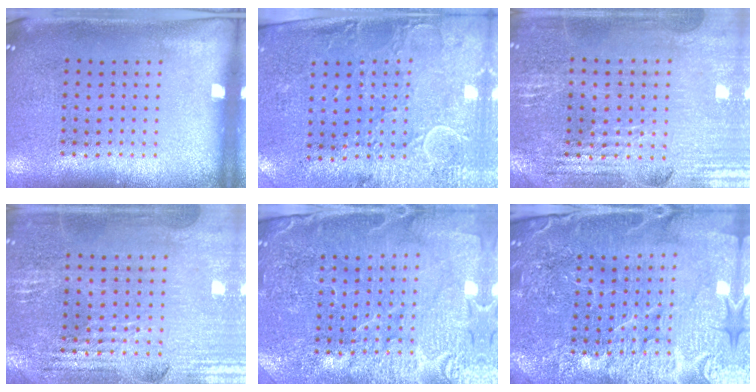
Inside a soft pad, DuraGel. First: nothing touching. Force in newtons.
{"total": 3.0, "press": 2.5, "slide": 1.6}
{"total": 2.7, "press": 2.7, "slide": 0.5}
{"total": 2.7, "press": 2.7, "slide": 0.5}
{"total": 4.2, "press": 4.0, "slide": 1.2}
{"total": 5.7, "press": 5.1, "slide": 2.4}